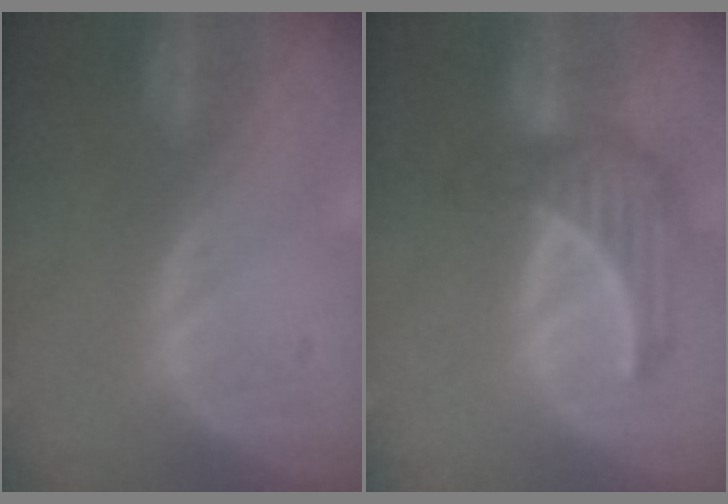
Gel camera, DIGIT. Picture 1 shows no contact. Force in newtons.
{"total": 7.1, "press": 6.6, "slide": 2.6}